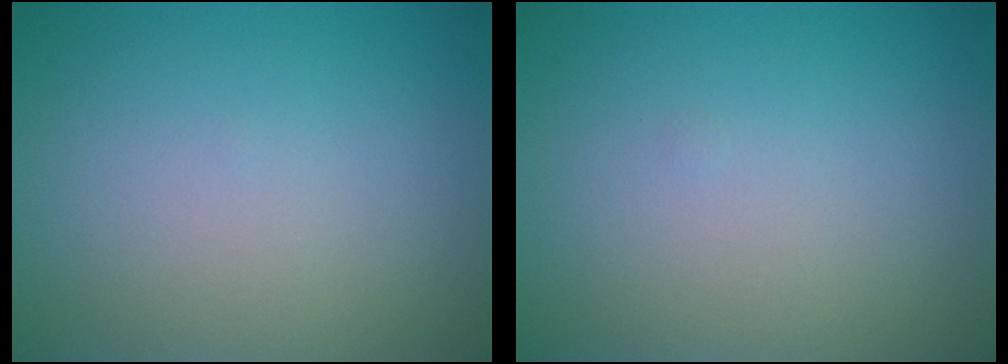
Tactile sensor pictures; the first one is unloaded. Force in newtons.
{"total": 0.0}